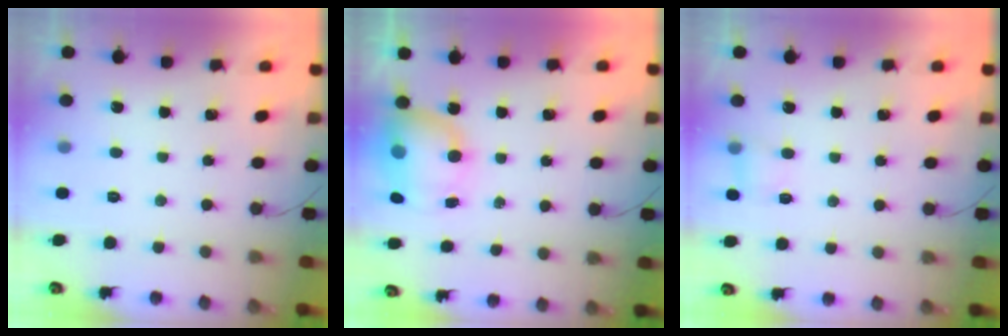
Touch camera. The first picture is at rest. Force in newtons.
{"total": 7.5, "press": 7.4, "slide": 0.9}
{"total": 3.8, "press": 3.6, "slide": 1.1}